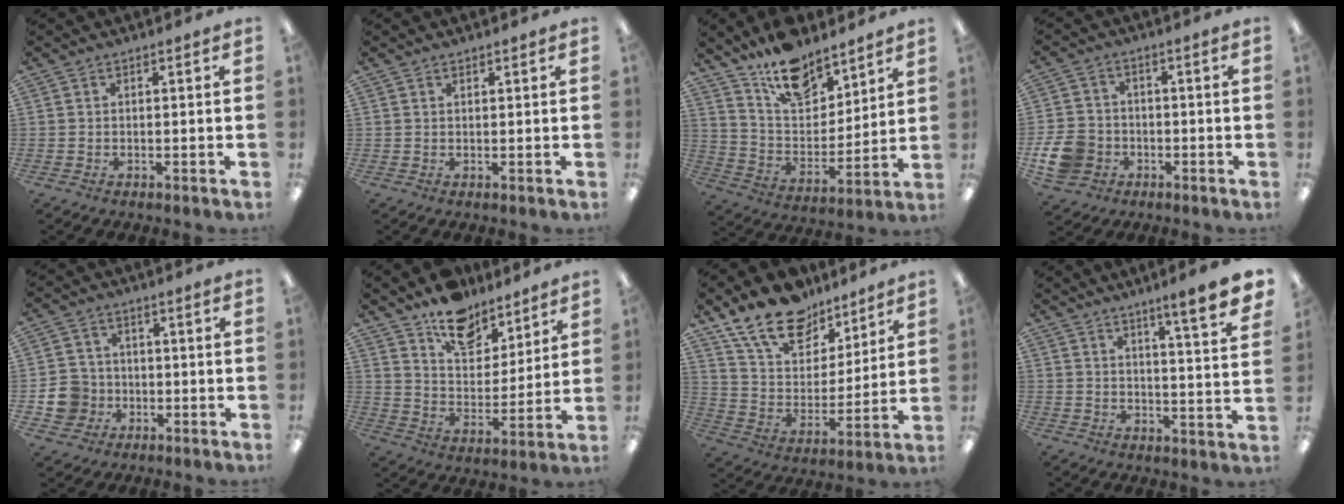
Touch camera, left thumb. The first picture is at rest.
{"total": 0.8, "force": [0.7, 0.3, 0.3], "torque": [-0.006, 0.001, 0.012]}
{"total": 15.3, "force": [12.2, 7.2, 5.7], "torque": [-0.102, -0.084, 0.225]}
{"total": 9.4, "force": [-3.1, 7.8, 4.3], "torque": [-0.099, 0.023, -0.054]}
{"total": 7.9, "force": [-1.6, 7.5, 2.2], "torque": [-0.060, 0.018, -0.022]}
{"total": 12.7, "force": [10.3, 6.5, 3.6], "torque": [-0.050, -0.075, 0.192]}
{"total": 17.6, "force": [13.2, 9.2, 7.2], "torque": [-0.135, -0.081, 0.242]}
{"total": 8.6, "force": [6.5, 0.2, 5.6], "torque": [-0.074, -0.045, 0.102]}